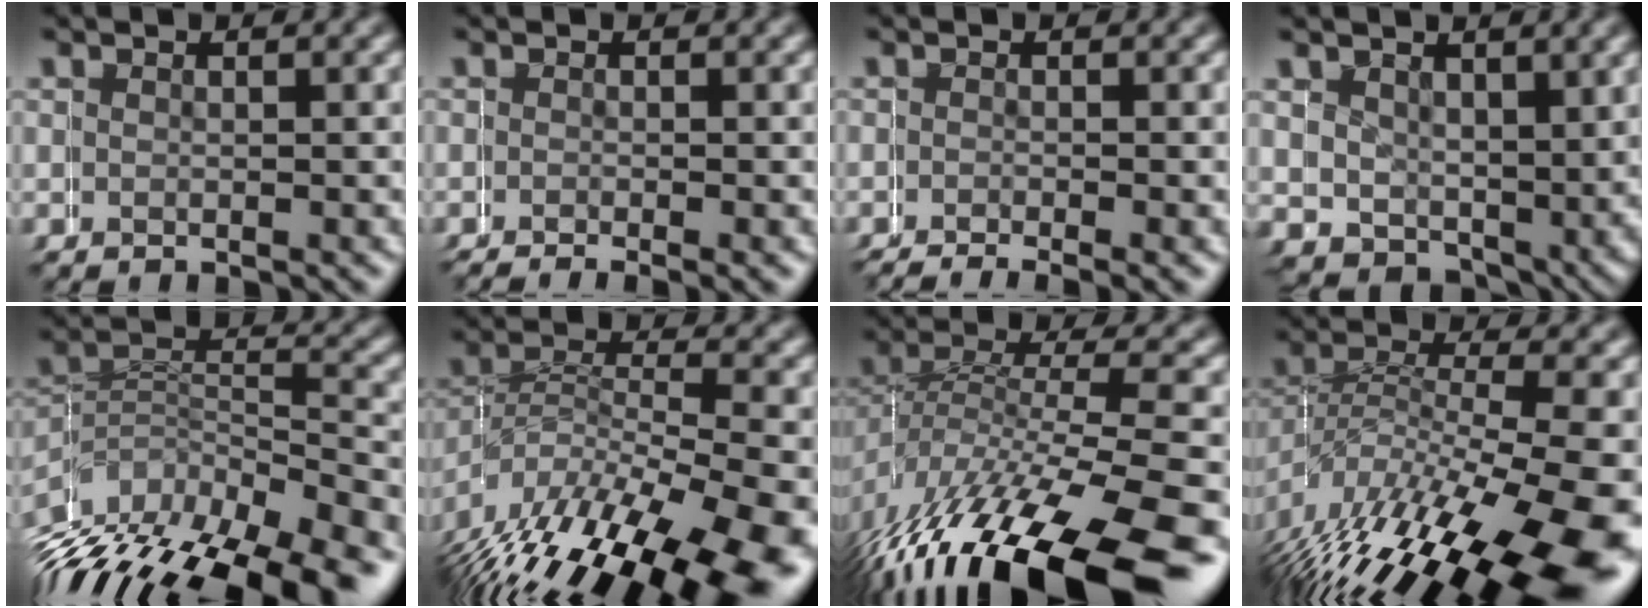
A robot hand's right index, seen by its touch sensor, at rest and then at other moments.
{"total": 2.1, "force": [-1.9, 0.1, 0.8], "torque": [-0.005, -0.004, -0.027]}
{"total": 4.0, "force": [-3.7, 0.8, 1.3], "torque": [-0.014, -0.011, -0.050]}
{"total": 2.6, "force": [1.3, 2.2, 0.3], "torque": [0.005, -0.024, 0.035]}
{"total": 10.6, "force": [-7.1, 5.8, 5.3], "torque": [-0.088, -0.019, -0.099]}
{"total": 10.6, "force": [-5.0, 5.7, 7.4], "torque": [-0.139, -0.049, -0.043]}
{"total": 9.2, "force": [-4.8, 3.9, 6.8], "torque": [-0.133, -0.026, -0.054]}
{"total": 10.9, "force": [-3.9, 5.2, 8.7], "torque": [-0.133, -0.032, -0.034]}